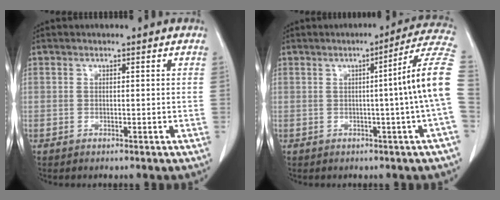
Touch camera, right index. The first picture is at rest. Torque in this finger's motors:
{"motor_torque": [0.72, -0.13, 0.19, 0.06]}